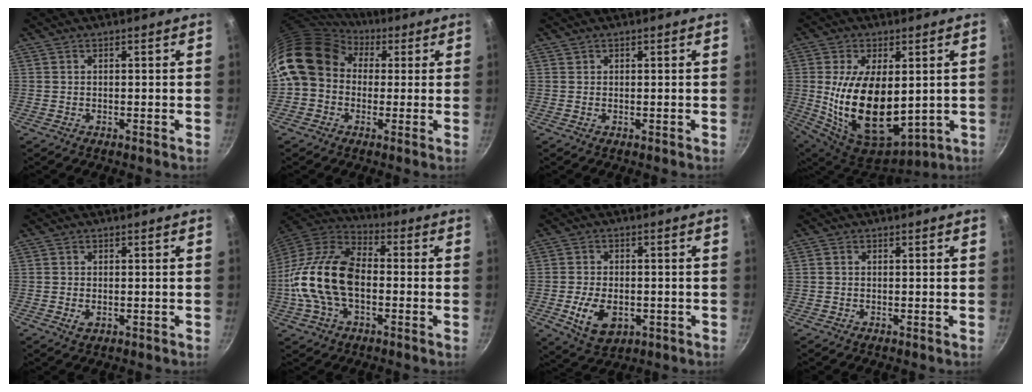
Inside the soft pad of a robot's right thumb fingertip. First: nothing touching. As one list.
[{"total": 13.9, "force": [3.0, 11.4, 7.4], "torque": [-0.114, 0.021, 0.036]}, {"total": 0.0}, {"total": 19.8, "force": [0.6, 11.1, 16.4], "torque": [-0.289, -0.026, 0.035]}, {"total": 1.8, "force": [-0.4, 1.2, 1.3], "torque": [-0.024, -0.004, -0.005]}, {"total": 19.6, "force": [-2.3, 11.8, 15.5], "torque": [-0.281, 0.035, -0.057]}, {"total": 8.9, "force": [-2.3, 5.7, 6.4], "torque": [-0.107, 0.001, -0.029]}, {"total": 0.5, "force": [0.0, 0.5, 0.2], "torque": [-0.004, 0.002, -0.002]}]